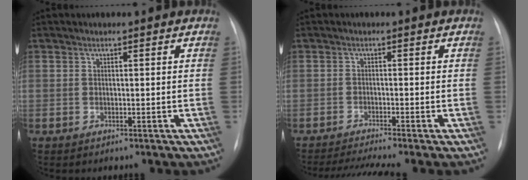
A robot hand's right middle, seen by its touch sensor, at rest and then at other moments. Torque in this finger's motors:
{"motor_torque": [0.32, -0.33, 0.03, 0.02]}